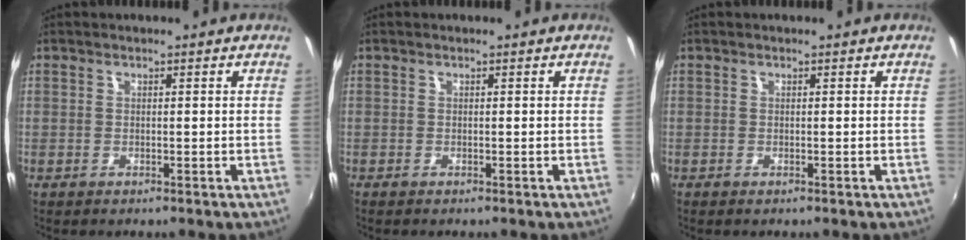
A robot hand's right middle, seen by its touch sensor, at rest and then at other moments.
{"total": 0.0}
{"total": 0.0}